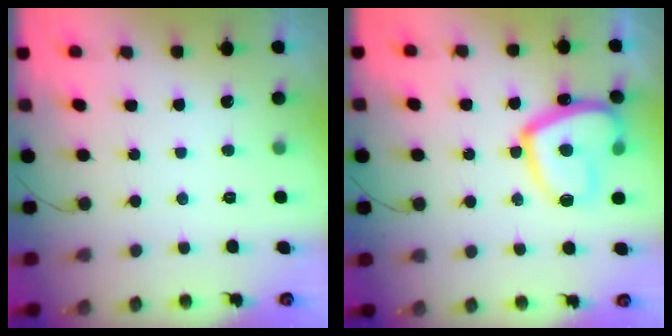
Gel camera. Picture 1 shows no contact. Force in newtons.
{"total": 16.8, "press": 16.7, "slide": 1.8}